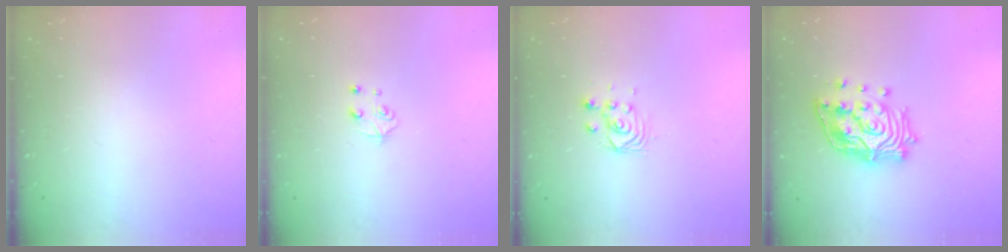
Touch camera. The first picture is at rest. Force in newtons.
{"total": 4.9, "press": 4.8, "slide": 0.6}
{"total": 3.0, "press": 3.0, "slide": 0.1}
{"total": 17.6, "press": 17.4, "slide": 2.6}